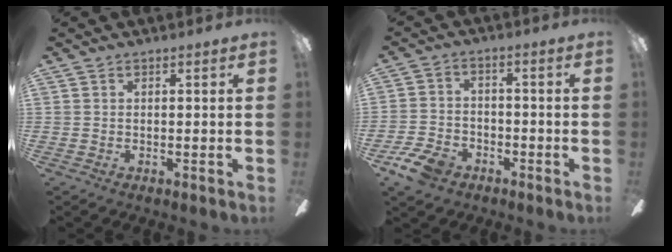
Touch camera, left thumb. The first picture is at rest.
{"total": 8.1, "force": [-5.3, 4.8, 3.9], "torque": [-0.090, 0.026, -0.100]}